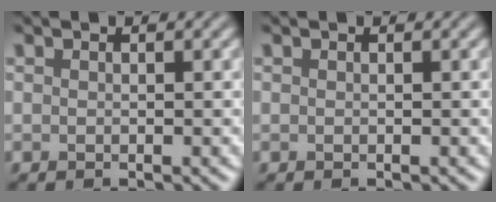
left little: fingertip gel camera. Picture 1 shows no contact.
{"total": 0.0}